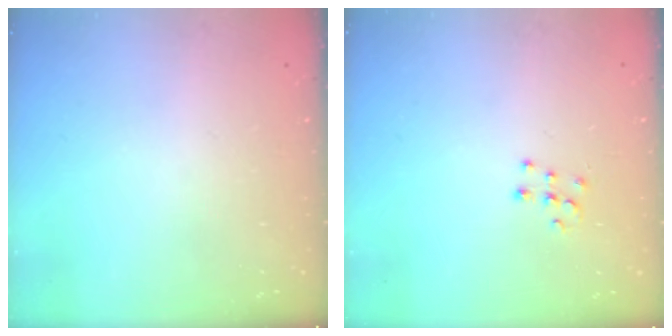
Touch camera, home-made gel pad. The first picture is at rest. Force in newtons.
{"total": 6.2, "press": 6.1, "slide": 0.9}